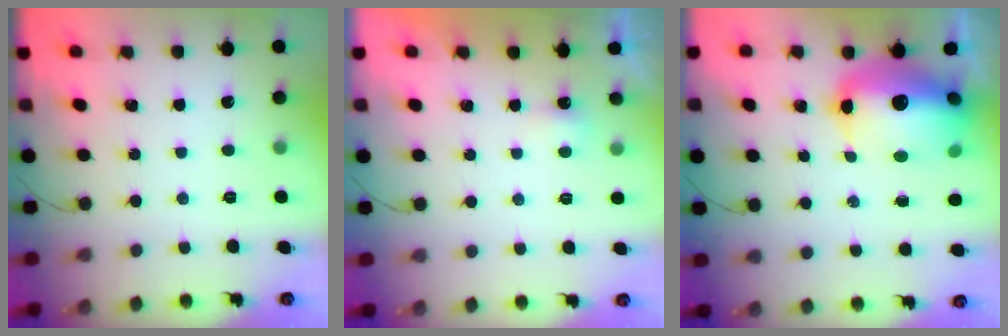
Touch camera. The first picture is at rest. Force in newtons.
{"total": 2.4, "press": 2.3, "slide": 0.5}
{"total": 19.2, "press": 17.0, "slide": 9.0}